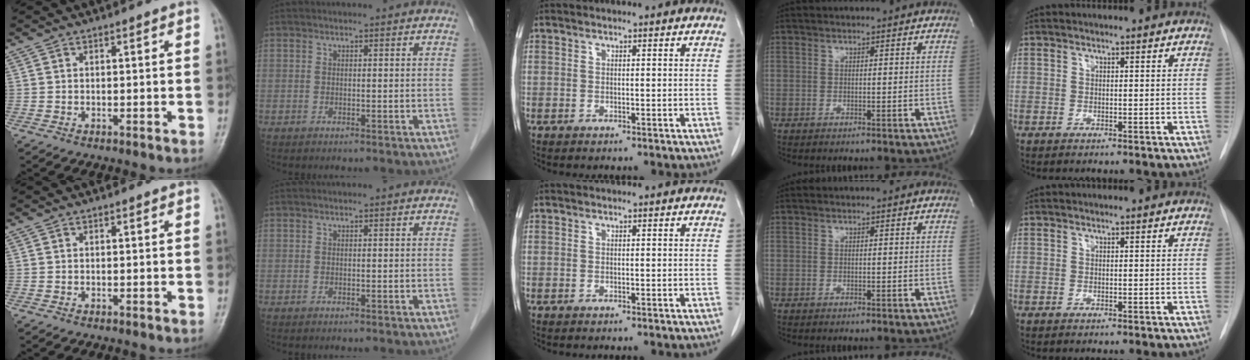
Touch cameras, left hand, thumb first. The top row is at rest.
{}